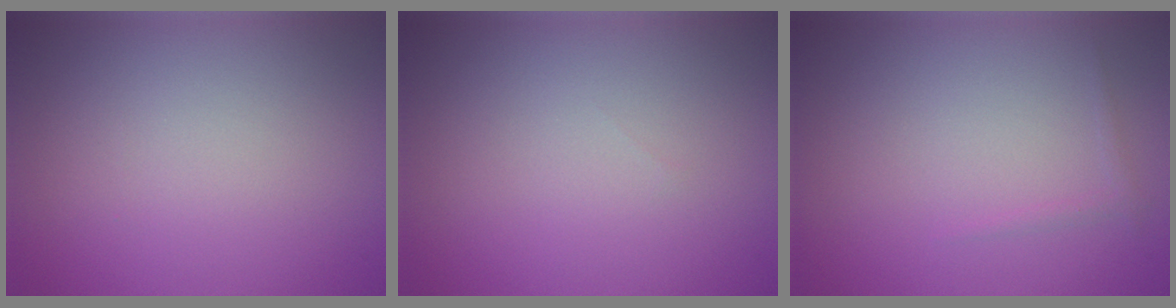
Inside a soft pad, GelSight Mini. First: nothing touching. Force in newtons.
{"total": 0.0}
{"total": 0.6, "press": 0.6, "slide": 0.1}